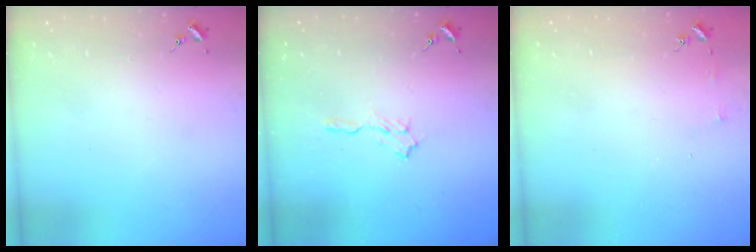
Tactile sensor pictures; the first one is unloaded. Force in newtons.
{"total": 5.8, "press": 5.7, "slide": 0.6}
{"total": 3.0, "press": 3.0, "slide": 0.3}